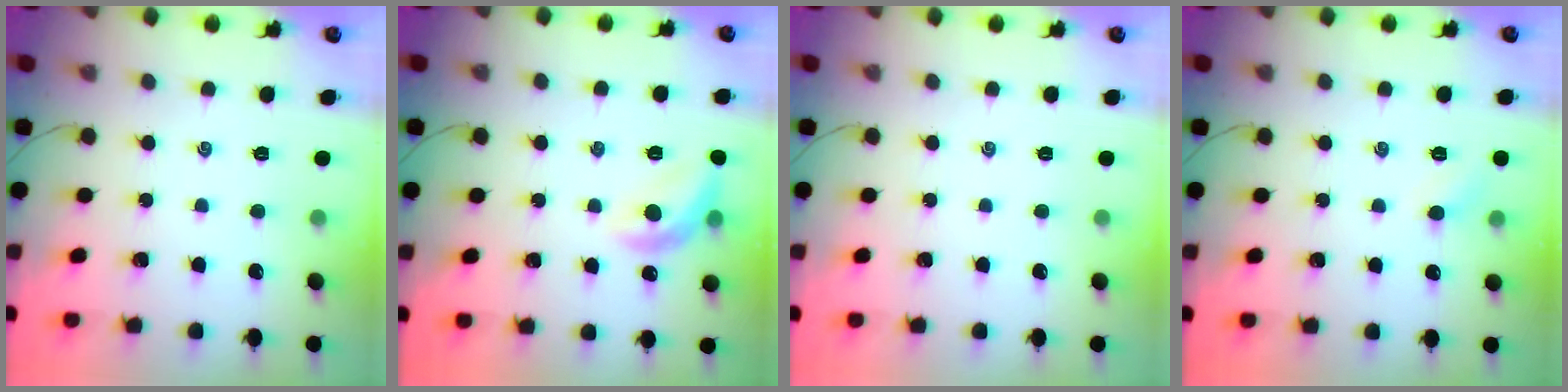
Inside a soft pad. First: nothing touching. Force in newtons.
{"total": 10.8, "press": 10.7, "slide": 1.1}
{"total": 0.0}
{"total": 3.9, "press": 3.7, "slide": 1.0}